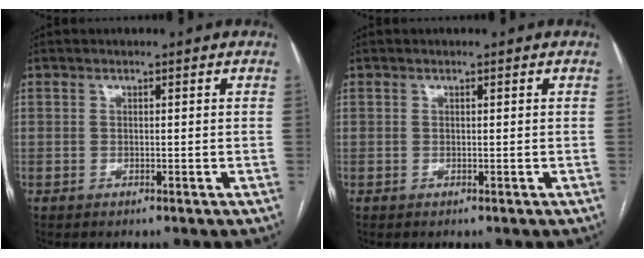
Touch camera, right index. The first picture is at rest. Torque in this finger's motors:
{"motor_torque": [0.08, 0.05, 0.04, 0.01]}